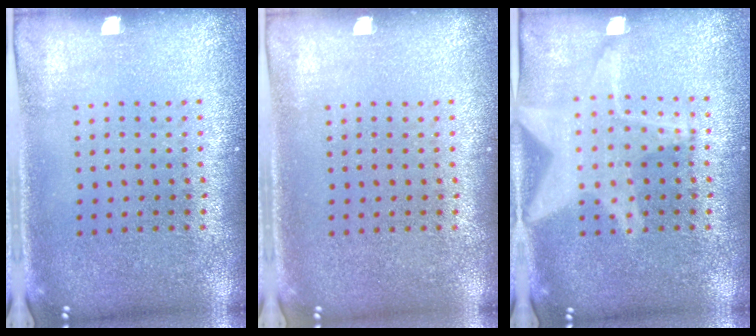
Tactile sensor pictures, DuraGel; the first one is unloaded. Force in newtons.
{"total": 0.0}
{"total": 3.1, "press": 3.0, "slide": 0.4}